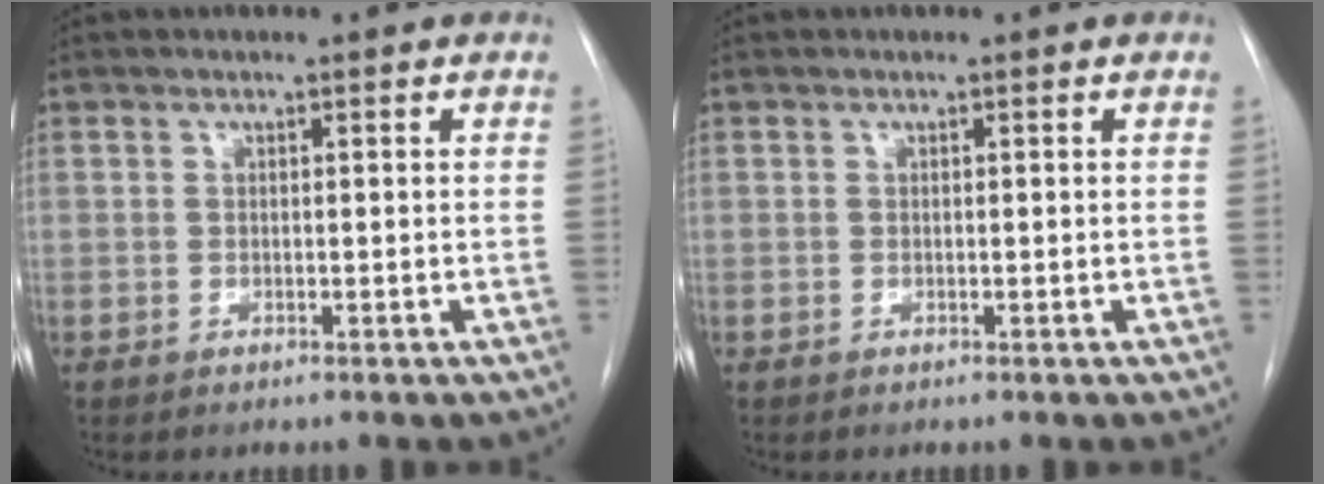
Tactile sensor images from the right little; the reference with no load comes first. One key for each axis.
{"total": 0.0}